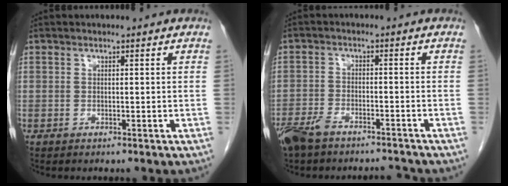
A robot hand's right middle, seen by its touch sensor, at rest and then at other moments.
{"total": 8.0, "force": [-6.9, 2.3, 3.4], "torque": [-0.068, -0.005, -0.119]}